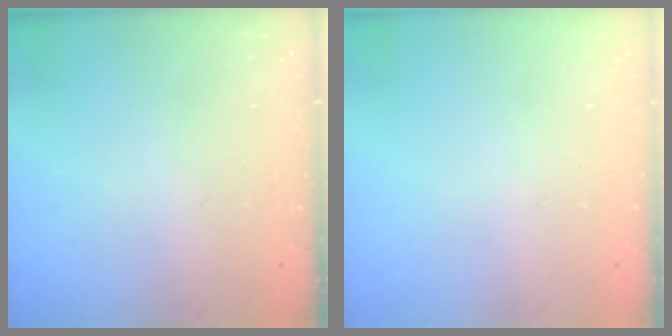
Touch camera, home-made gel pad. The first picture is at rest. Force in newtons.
{"total": 0.0}